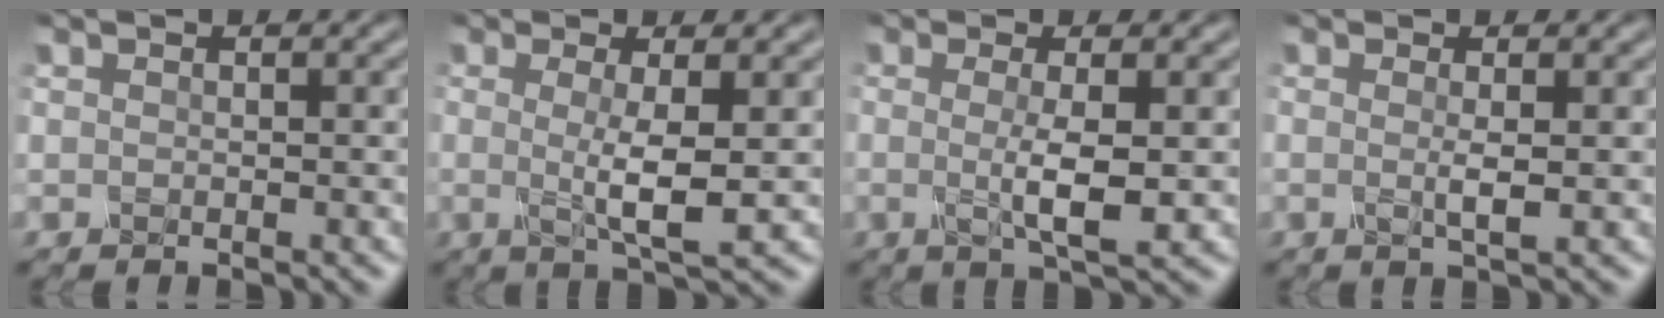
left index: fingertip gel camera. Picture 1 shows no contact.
{"total": 3.9, "force": [0.0, 0.6, 3.8], "torque": [-0.065, -0.012, 0.000]}
{"total": 3.7, "force": [-0.2, 0.6, 3.6], "torque": [-0.062, -0.010, -0.003]}
{"total": 1.6, "force": [-0.1, 0.2, 1.6], "torque": [-0.030, -0.005, -0.004]}